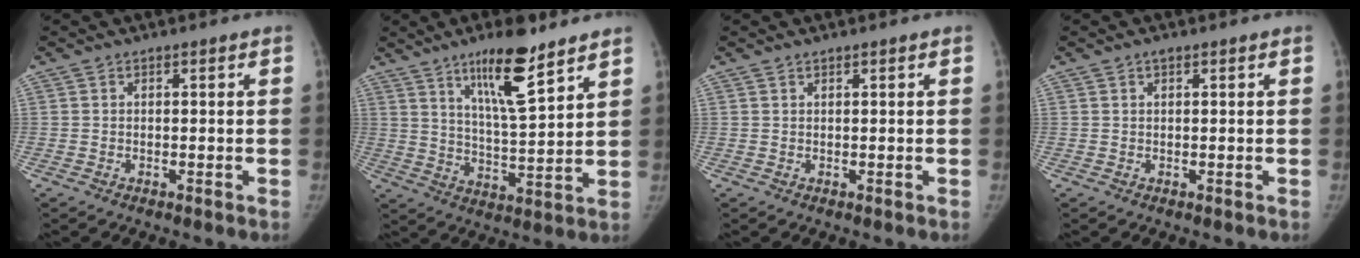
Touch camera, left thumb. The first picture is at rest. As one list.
[{"total": 13.0, "force": [8.4, 2.6, 9.5], "torque": [-0.149, -0.055, 0.147]}, {"total": 0.6, "force": [0.5, 0.1, 0.3], "torque": [-0.007, 0.000, 0.011]}, {"total": 1.0, "force": [0.6, 0.4, 0.7], "torque": [-0.011, 0.001, 0.009]}]